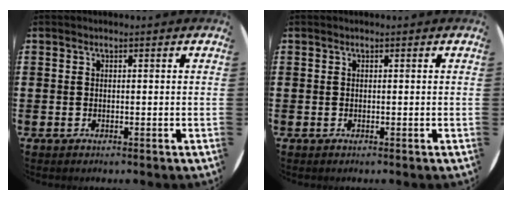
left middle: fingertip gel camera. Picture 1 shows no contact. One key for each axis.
{"total": 0.0}